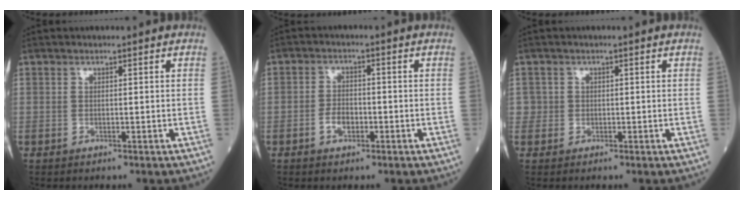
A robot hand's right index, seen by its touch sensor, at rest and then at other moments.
{"total": 3.0, "force": [-1.2, 1.7, 2.2], "torque": [-0.041, 0.007, -0.020]}
{"total": 1.3, "force": [-0.1, 1.3, -0.1], "torque": [0.010, 0.009, -0.003]}